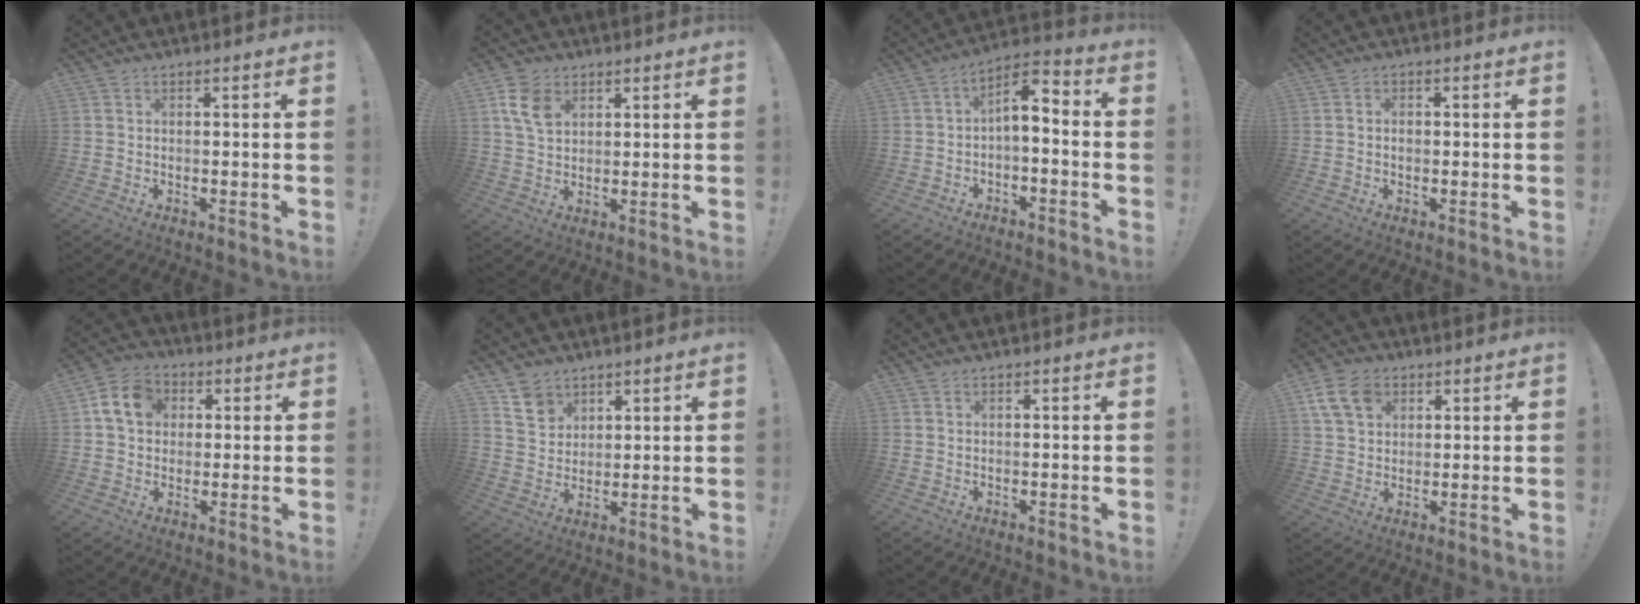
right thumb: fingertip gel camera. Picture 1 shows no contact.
{"total": 8.6, "force": [3.8, 5.8, 5.0], "torque": [-0.089, -0.004, 0.074]}
{"total": 5.3, "force": [-1.6, 2.4, 4.4], "torque": [-0.070, 0.008, -0.028]}
{"total": 1.3, "force": [-0.4, 1.1, 0.5], "torque": [-0.009, 0.004, -0.007]}
{"total": 10.5, "force": [2.7, 8.5, 5.5], "torque": [-0.088, 0.012, 0.056]}
{"total": 7.3, "force": [5.2, 5.0, 1.5], "torque": [-0.017, -0.036, 0.100]}
{"total": 0.0}
{"total": 10.1, "force": [4.6, 7.3, 5.2], "torque": [-0.091, -0.013, 0.091]}